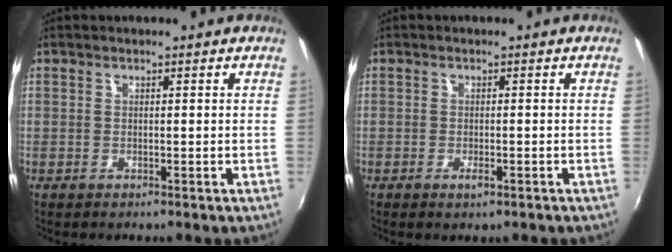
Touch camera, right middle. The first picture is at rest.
{"total": 1.7, "force": [-1.0, 0.7, 1.3], "torque": [-0.024, -0.005, -0.017]}